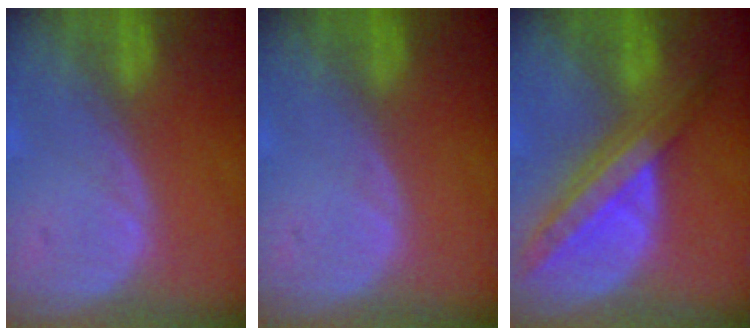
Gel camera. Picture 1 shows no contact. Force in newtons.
{"total": 0.0}
{"total": 8.8, "press": 7.7, "slide": 4.3}